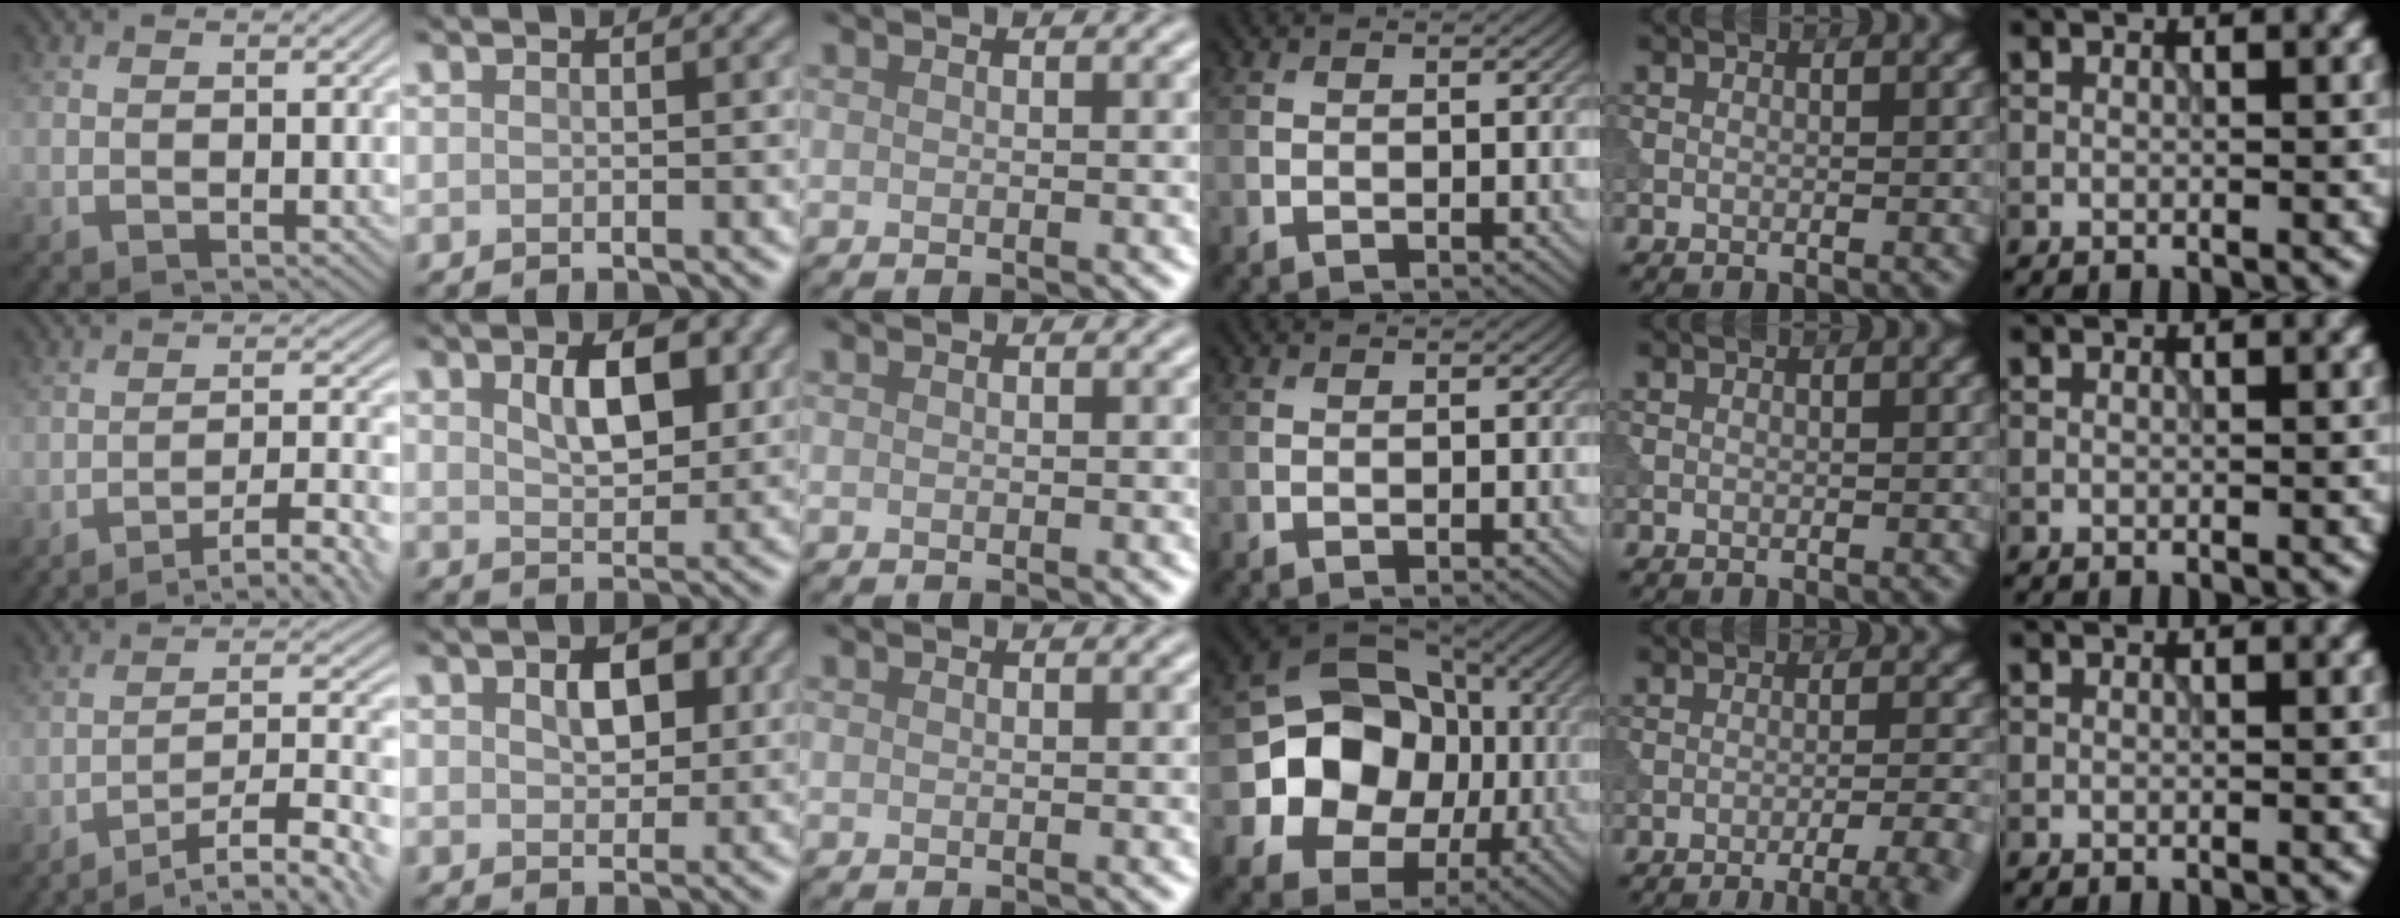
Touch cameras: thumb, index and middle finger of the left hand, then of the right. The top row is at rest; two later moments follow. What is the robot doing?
{"motion": "extract", "object": "tissue"}